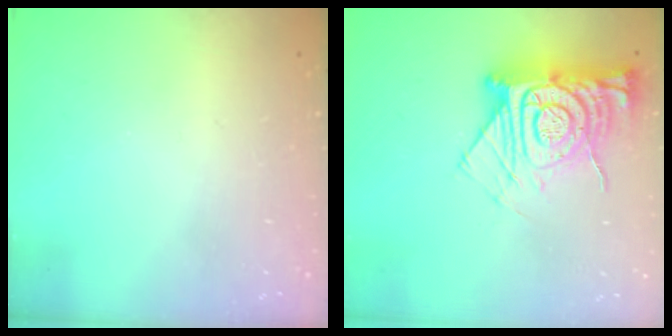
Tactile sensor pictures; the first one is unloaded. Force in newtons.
{"total": 17.8, "press": 17.7, "slide": 1.6}